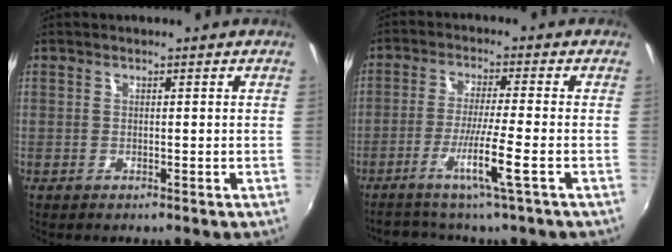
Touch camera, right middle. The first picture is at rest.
{"total": 5.8, "force": [-3.3, -0.8, 4.7], "torque": [-0.099, -0.002, -0.063]}